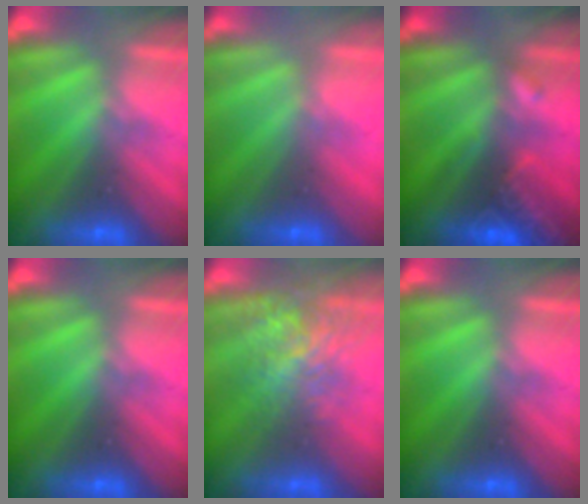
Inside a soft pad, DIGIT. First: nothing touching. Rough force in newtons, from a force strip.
{"total": 3.4}
{"total": 2.8}
{"total": 0.0}
{"total": 3.7}
{"total": 0.0}